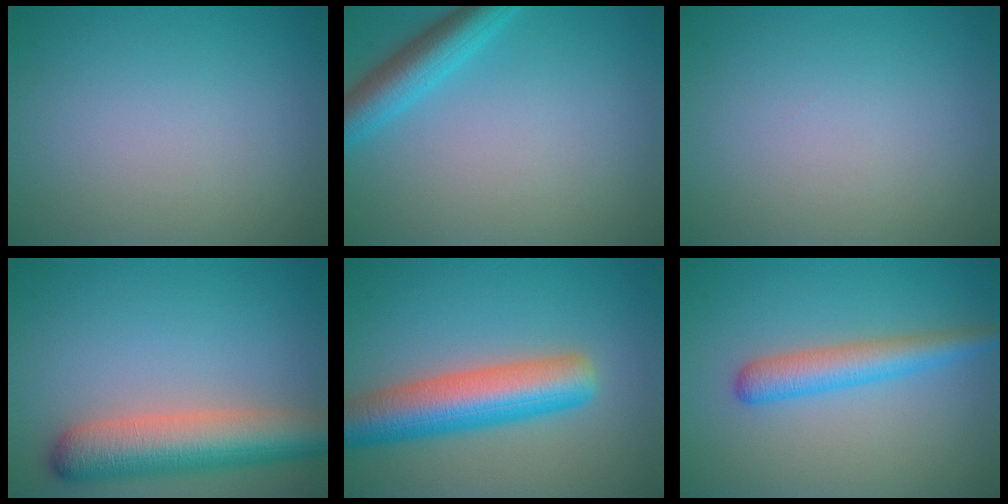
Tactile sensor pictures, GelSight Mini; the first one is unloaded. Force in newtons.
{"total": 4.1, "press": 4.1, "slide": 0.2}
{"total": 0.0}
{"total": 7.4, "press": 7.4, "slide": 0.5}
{"total": 7.8, "press": 7.8, "slide": 0.2}
{"total": 3.5, "press": 3.5, "slide": 0.1}